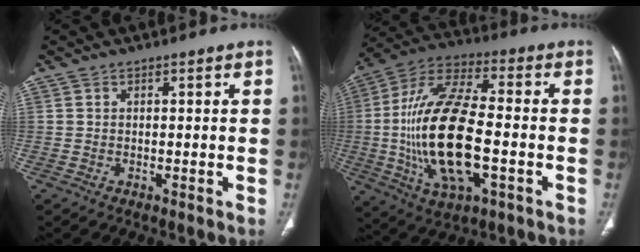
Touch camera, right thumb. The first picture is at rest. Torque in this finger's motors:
{"motor_torque": [2.60, 2.41, 2.72, -0.05, 0.83]}